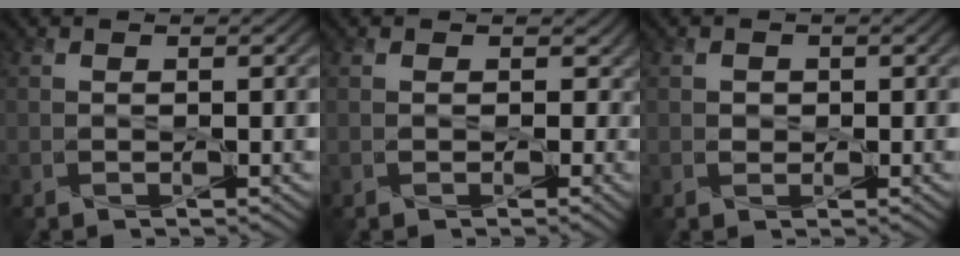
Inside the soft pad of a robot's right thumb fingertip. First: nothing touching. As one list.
[{"total": 2.7, "force": [0.1, 2.4, 1.3], "torque": [-0.024, -0.006, 0.001]}, {"total": 0.9, "force": [0.0, 0.9, 0.1], "torque": [-0.005, -0.004, -0.002]}]